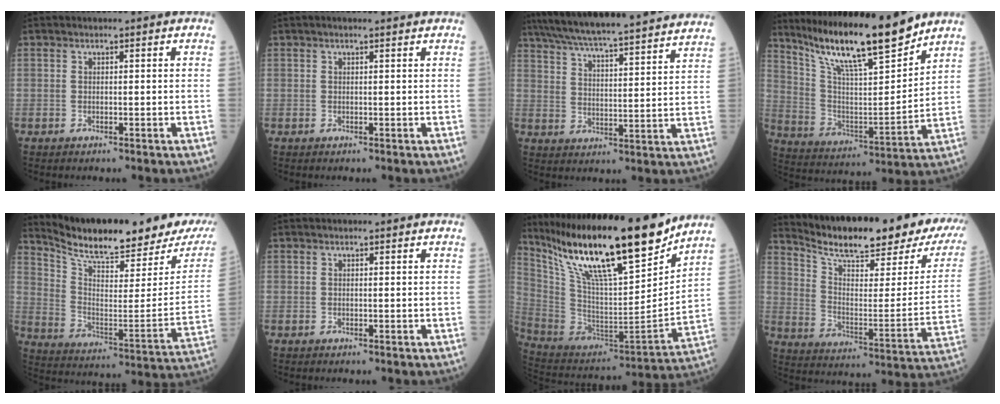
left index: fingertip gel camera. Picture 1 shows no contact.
{"total": 1.5, "force": [1.1, 0.1, 1.0], "torque": [-0.015, 0.015, 0.015]}
{"total": 29.8, "force": [26.9, 1.0, 12.8], "torque": [-0.215, -0.012, 0.359]}
{"total": 17.6, "force": [14.4, 1.3, 10.0], "torque": [-0.175, -0.007, 0.256]}
{"total": 22.7, "force": [19.8, 2.8, 10.7], "torque": [-0.182, -0.057, 0.286]}
{"total": 0.0}
{"total": 24.9, "force": [18.9, 3.4, 15.8], "torque": [-0.283, -0.013, 0.331]}
{"total": 25.6, "force": [21.6, 3.7, 13.2], "torque": [-0.212, -0.057, 0.292]}